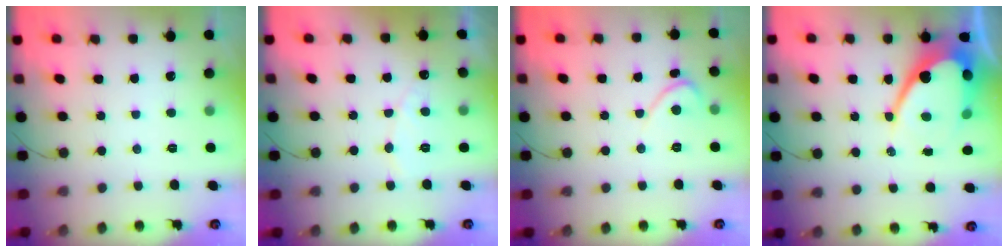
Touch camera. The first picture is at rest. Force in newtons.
{"total": 6.7, "press": 6.7, "slide": 0.2}
{"total": 2.3, "press": 2.3, "slide": 0.1}
{"total": 14.9, "press": 14.8, "slide": 1.1}